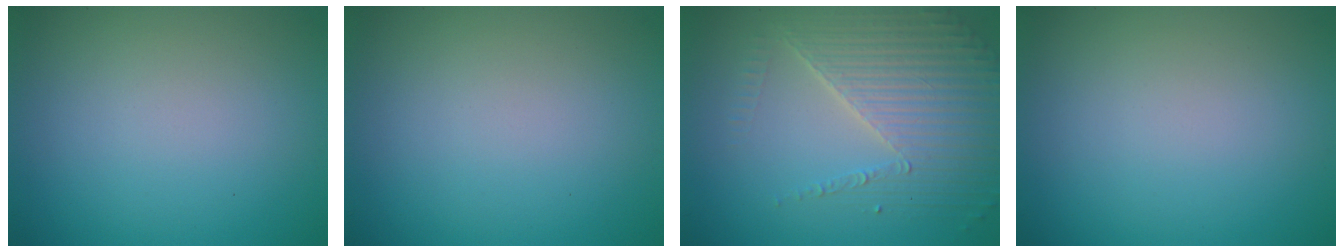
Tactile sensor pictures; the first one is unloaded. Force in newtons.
{"total": 0.0}
{"total": 5.1, "press": 4.2, "slide": 2.9}
{"total": 0.0}